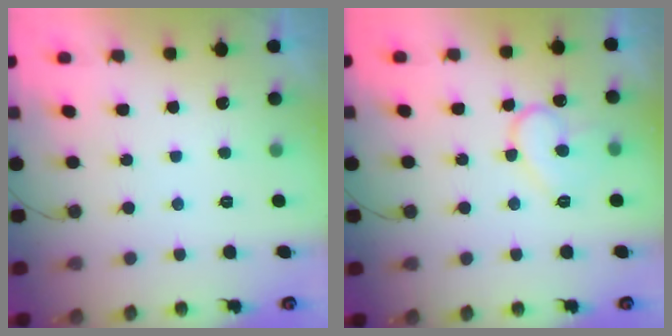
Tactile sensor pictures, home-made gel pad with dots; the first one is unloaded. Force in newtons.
{"total": 11.0, "press": 11.0, "slide": 0.9}